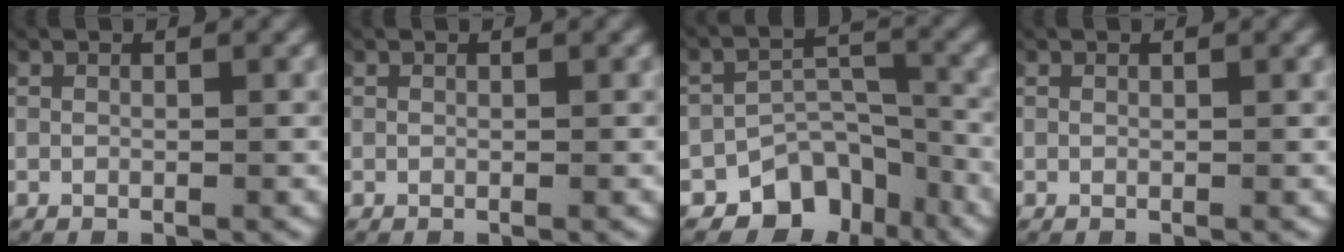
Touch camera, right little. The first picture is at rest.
{"total": 0.0}
{"total": 8.8, "force": [-5.8, 5.9, 2.9], "torque": [-0.044, -0.012, -0.099]}
{"total": 0.0}